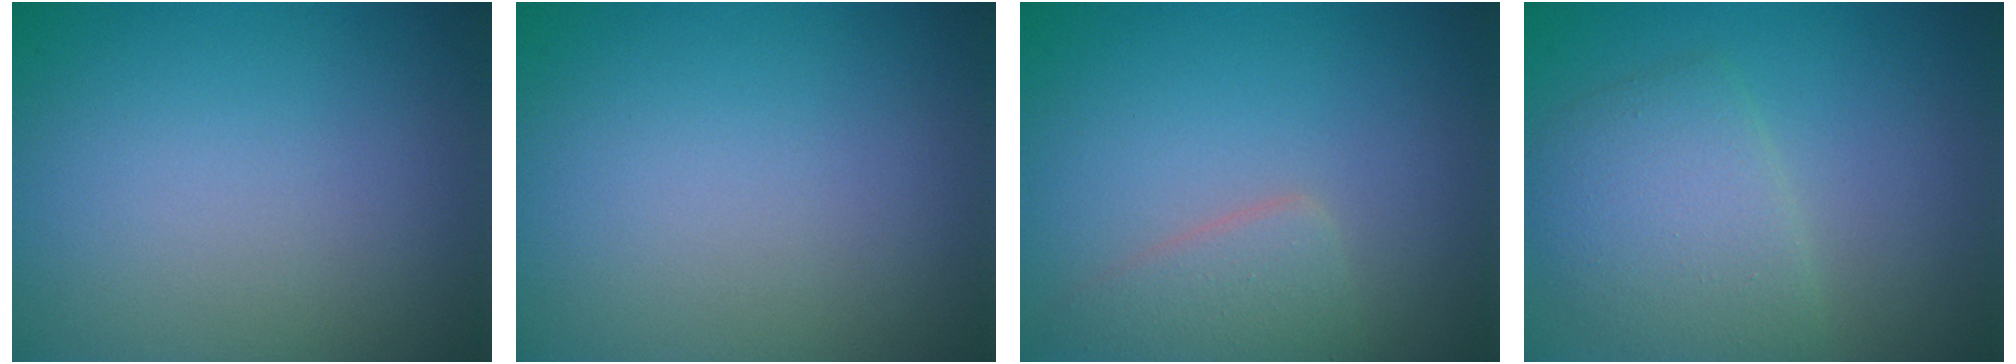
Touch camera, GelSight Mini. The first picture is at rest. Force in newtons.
{"total": 0.0}
{"total": 2.4, "press": 2.4, "slide": 0.1}
{"total": 3.7, "press": 3.7, "slide": 0.1}